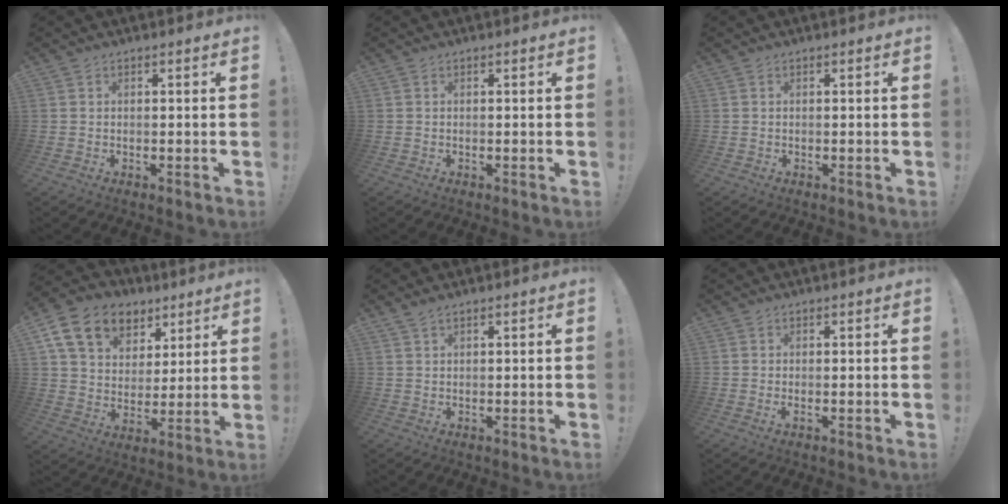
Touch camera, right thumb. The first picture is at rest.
{"total": 0.0}
{"total": 0.0}
{"total": 16.8, "force": [8.8, 11.9, 7.9], "torque": [-0.120, -0.041, 0.170]}
{"total": 1.4, "force": [1.1, 0.3, 0.7], "torque": [-0.016, 0.000, 0.022]}
{"total": 0.8, "force": [0.1, -0.1, 0.8], "torque": [-0.008, -0.004, 0.000]}